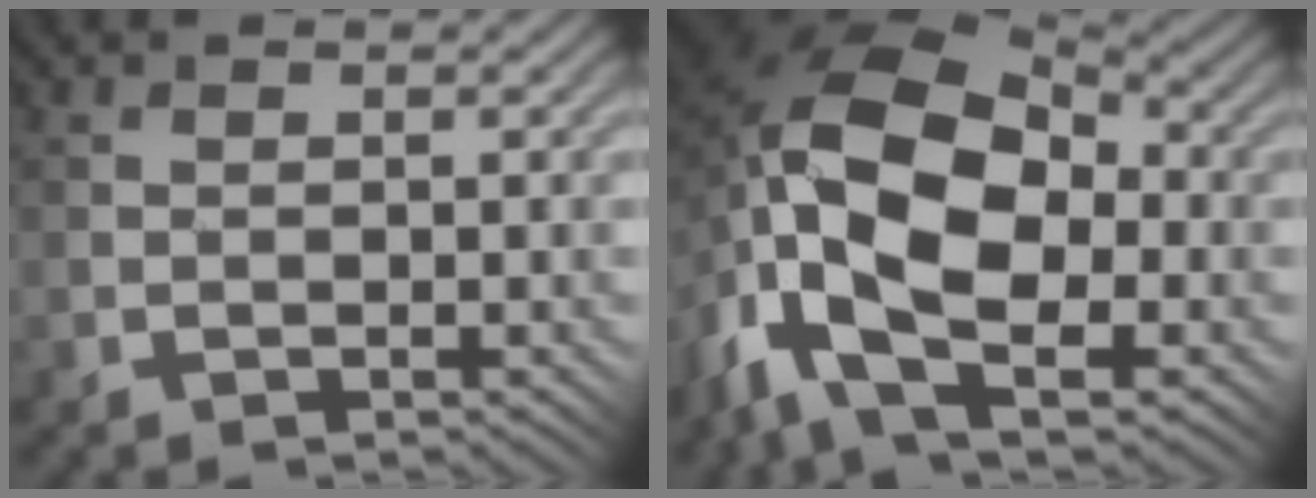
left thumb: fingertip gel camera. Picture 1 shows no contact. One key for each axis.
{"total": 15.9, "fx": -4.4, "fy": 9.5, "fz": 11.9, "tx": -0.239, "ty": -0.013, "tz": -0.082}